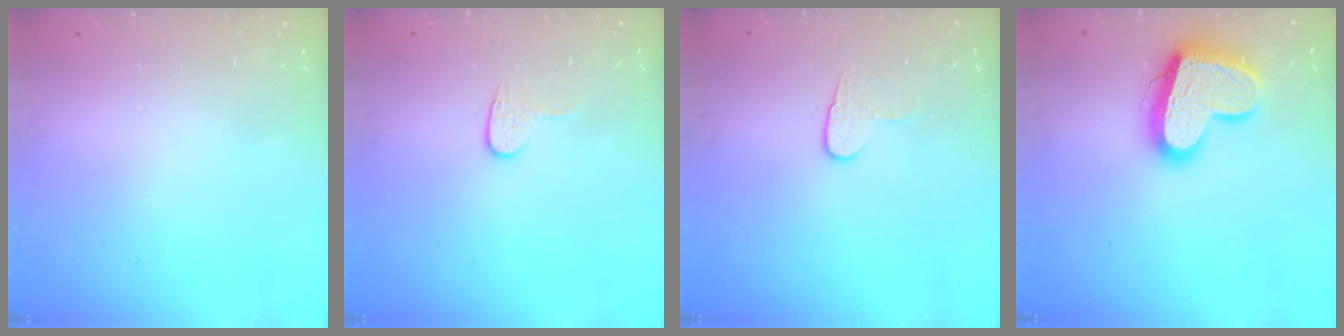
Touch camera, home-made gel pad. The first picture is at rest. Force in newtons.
{"total": 3.8, "press": 3.8, "slide": 0.3}
{"total": 6.1, "press": 6.1, "slide": 0.5}
{"total": 16.6, "press": 16.5, "slide": 1.4}